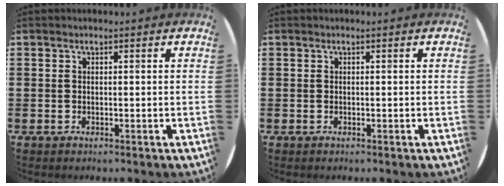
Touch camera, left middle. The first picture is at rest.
{"total": 0.0}